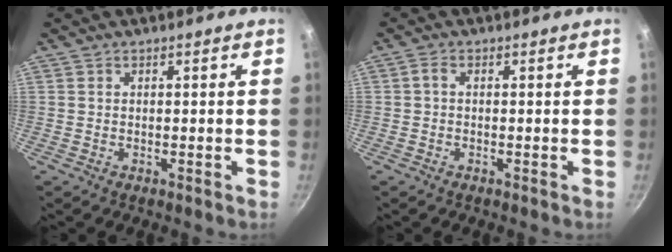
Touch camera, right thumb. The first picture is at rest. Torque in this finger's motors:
{"motor_torque": [0.12, -0.05, 0.41, -0.29, 0.09]}